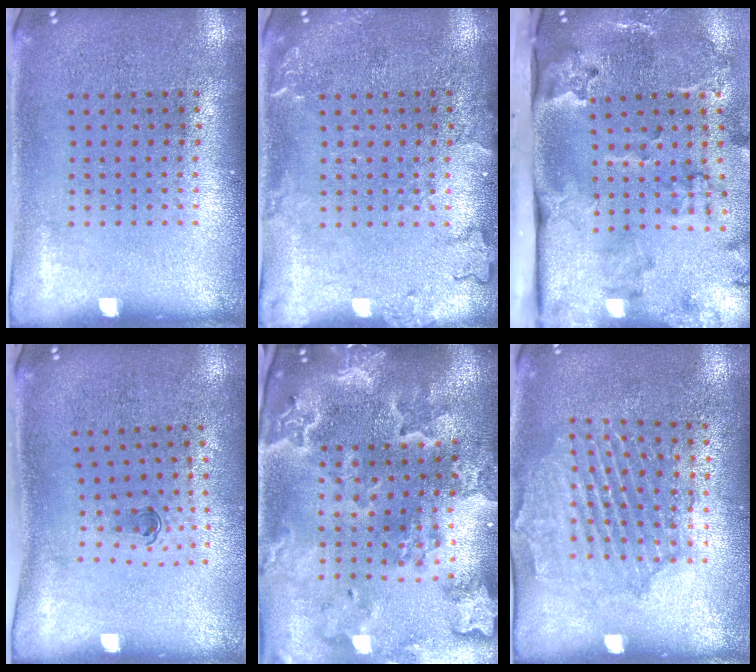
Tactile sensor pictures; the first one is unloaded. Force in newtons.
{"total": 1.9, "press": 1.9, "slide": 0.3}
{"total": 4.0, "press": 2.7, "slide": 2.9}
{"total": 0.7, "press": 0.3, "slide": 0.6}
{"total": 3.6, "press": 3.1, "slide": 1.7}
{"total": 1.6, "press": 1.6, "slide": 0.2}